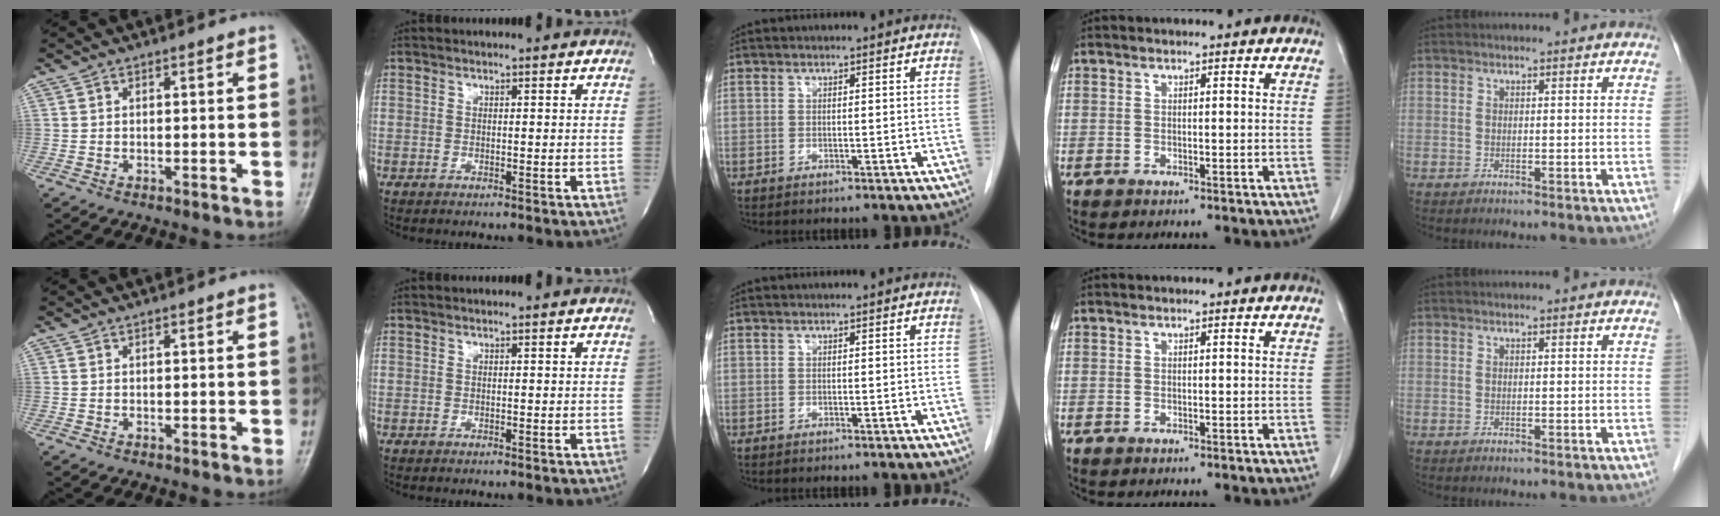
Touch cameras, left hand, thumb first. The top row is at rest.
{}